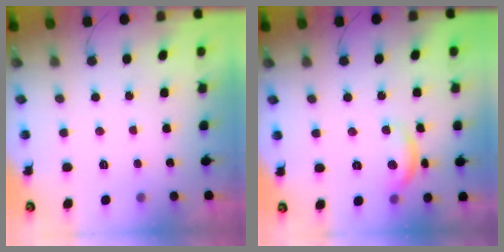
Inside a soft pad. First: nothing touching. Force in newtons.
{"total": 10.6, "press": 10.6, "slide": 0.6}